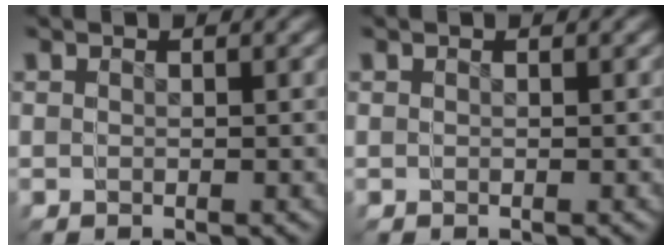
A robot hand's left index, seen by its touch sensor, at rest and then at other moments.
{"total": 0.0}